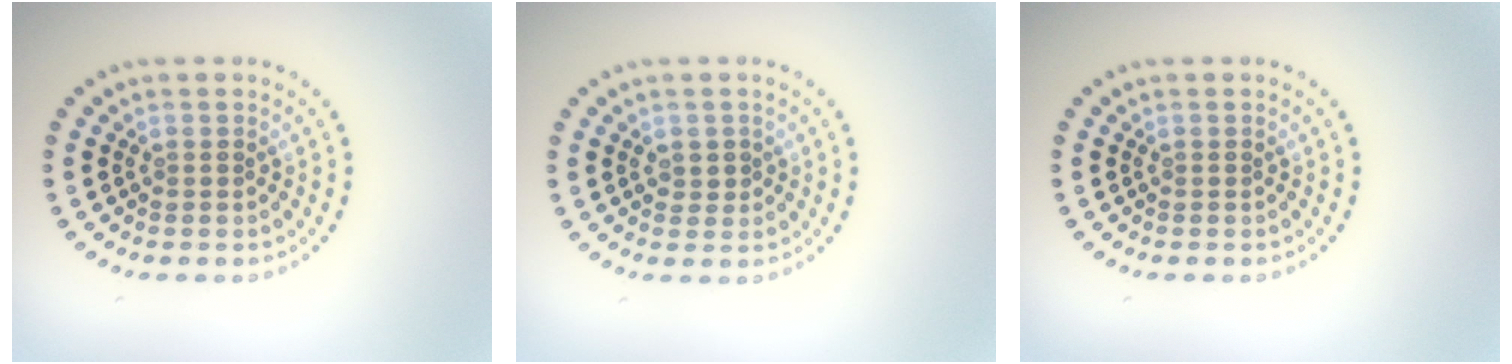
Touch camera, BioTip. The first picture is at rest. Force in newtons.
{"total": 0.8, "press": 0.8, "slide": 0.2}
{"total": 0.0}